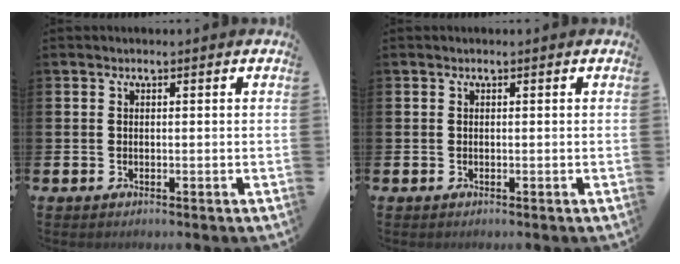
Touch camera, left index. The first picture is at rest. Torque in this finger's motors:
{"motor_torque": [0.00, 0.00, 0.00, 0.00]}